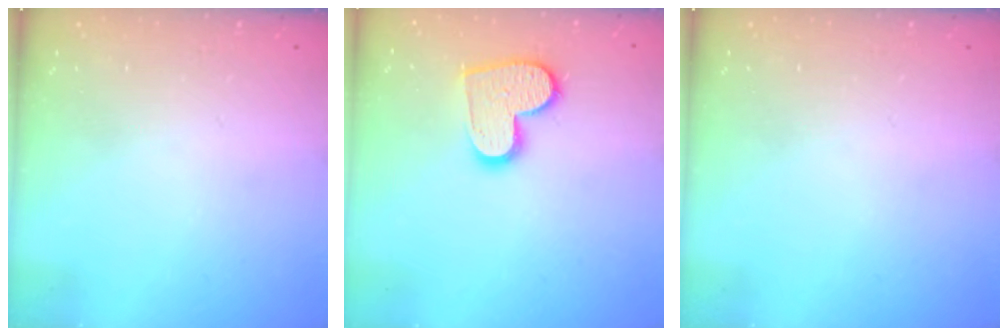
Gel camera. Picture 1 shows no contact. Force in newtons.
{"total": 12.7, "press": 12.6, "slide": 1.0}
{"total": 0.0}